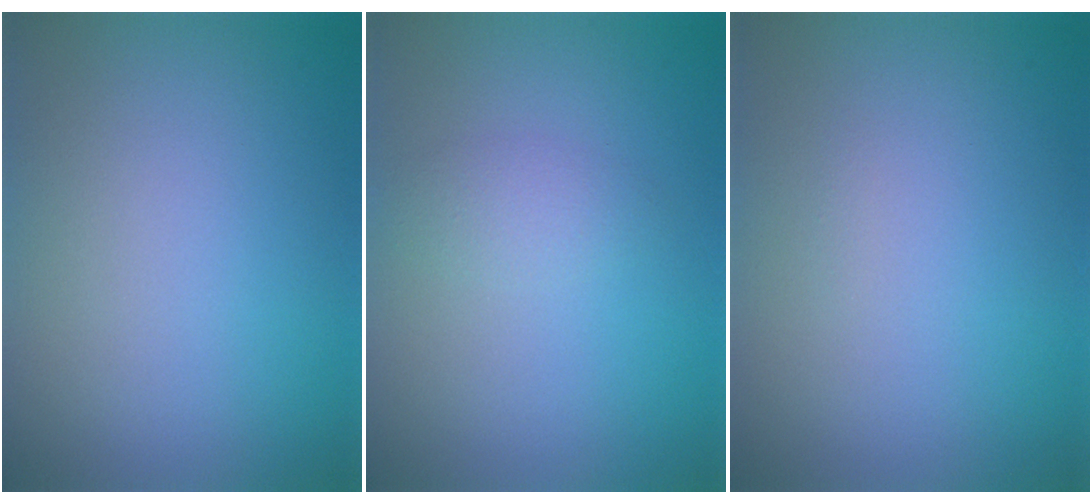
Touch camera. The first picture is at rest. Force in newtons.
{"total": 1.6, "press": 1.6, "slide": 0.0}
{"total": 0.0}